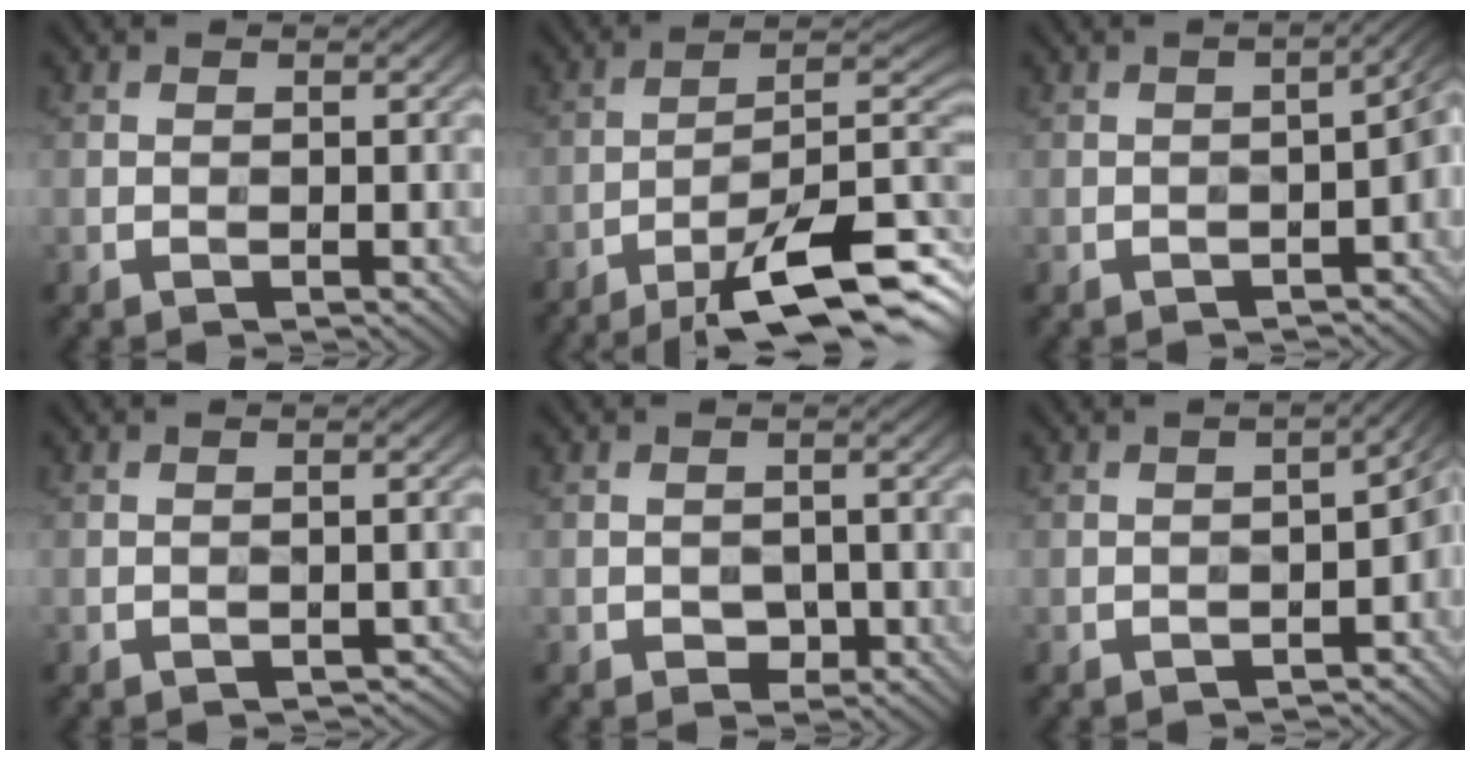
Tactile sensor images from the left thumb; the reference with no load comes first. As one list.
[{"total": 14.0, "force": [-7.8, 3.4, 11.1], "torque": [-0.176, -0.001, -0.121]}, {"total": 5.6, "force": [-2.4, 2.4, 4.6], "torque": [-0.053, -0.006, -0.030]}, {"total": 2.1, "force": [-1.2, 1.1, 1.3], "torque": [-0.022, -0.004, -0.008]}, {"total": 2.2, "force": [-0.9, 1.5, 1.3], "torque": [-0.024, -0.003, -0.015]}, {"total": 6.8, "force": [-2.7, 3.4, 5.3], "torque": [-0.061, -0.017, -0.033]}]